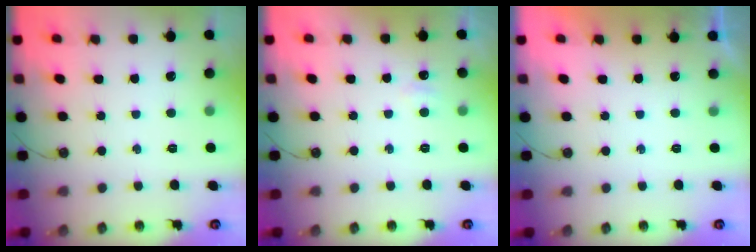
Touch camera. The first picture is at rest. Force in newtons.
{"total": 3.5, "press": 2.8, "slide": 2.2}
{"total": 0.0}